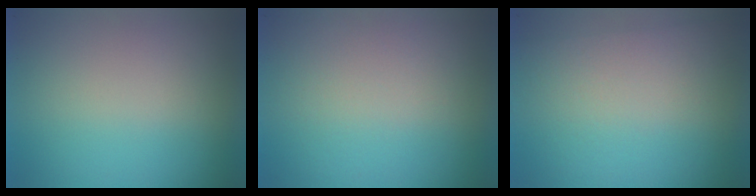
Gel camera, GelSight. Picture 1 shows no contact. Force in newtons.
{"total": 2.7}
{"total": 2.7}